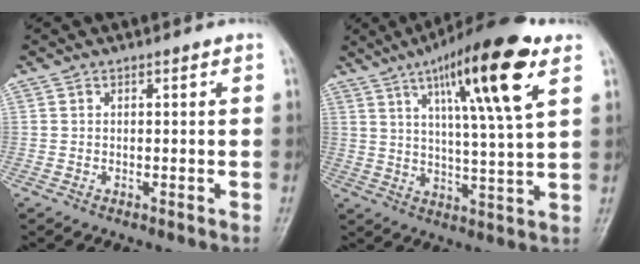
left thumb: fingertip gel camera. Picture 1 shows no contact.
{"total": 17.8, "force": [8.4, 2.7, 15.5], "torque": [-0.240, -0.022, 0.132]}